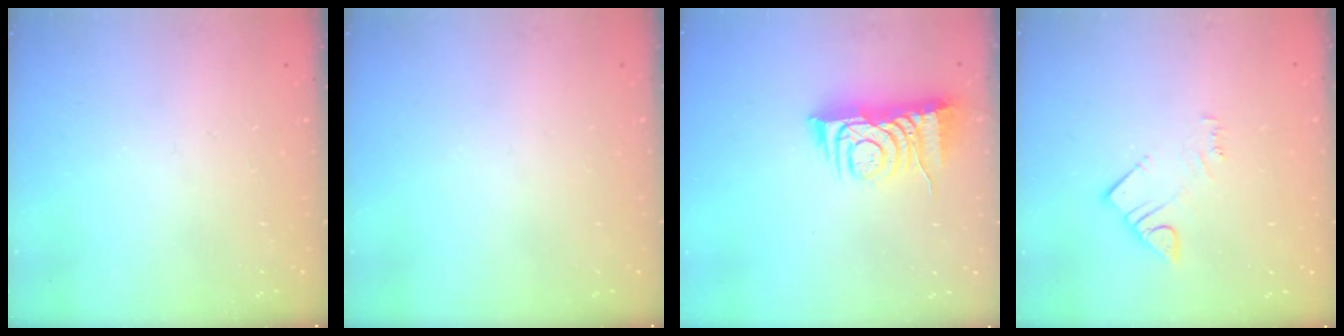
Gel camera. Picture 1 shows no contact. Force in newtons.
{"total": 0.0}
{"total": 8.4, "press": 8.4, "slide": 0.8}
{"total": 3.7, "press": 3.7, "slide": 0.3}